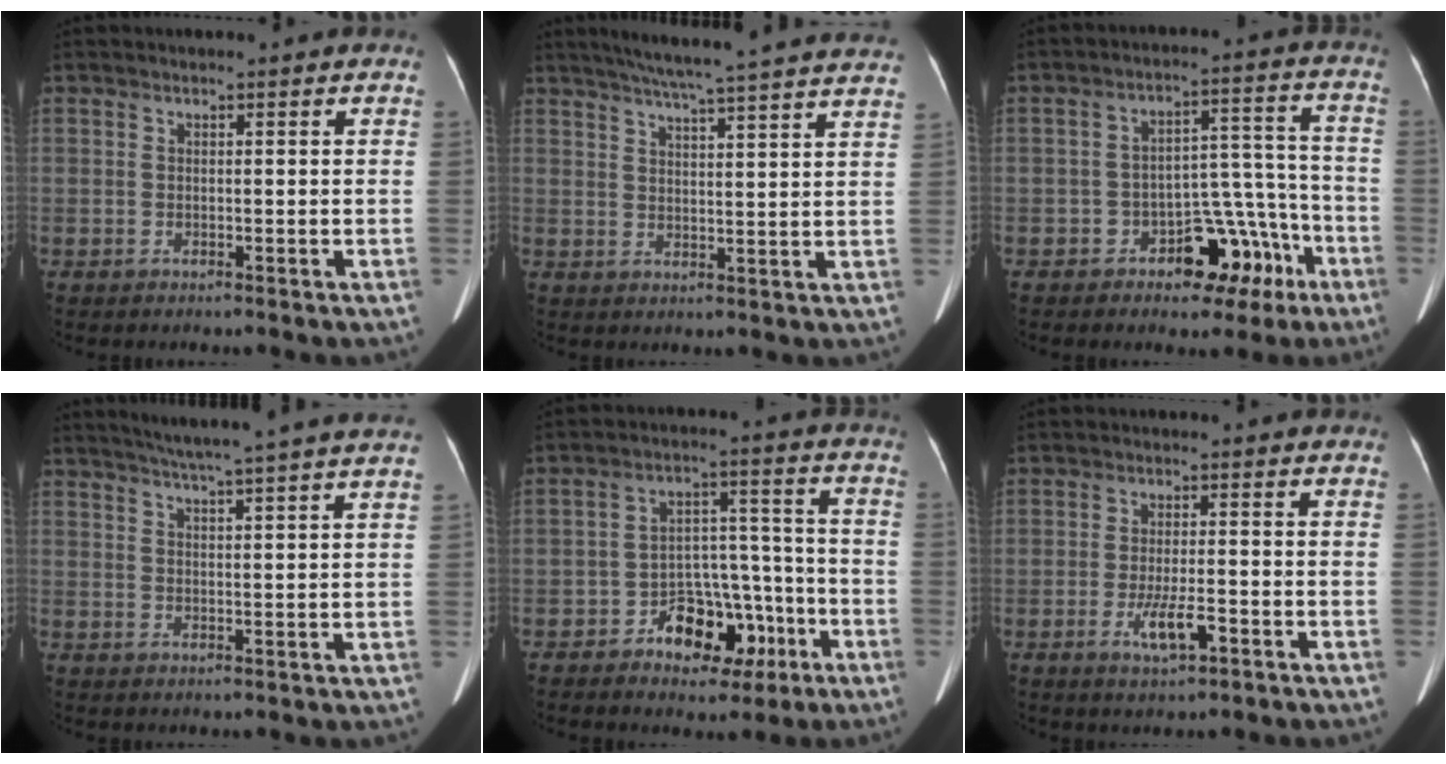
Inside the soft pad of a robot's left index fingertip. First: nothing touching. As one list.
[{"total": 21.5, "force": [19.2, -0.4, 9.8], "torque": [-0.154, -0.005, 0.241]}, {"total": 10.3, "force": [-5.8, 5.5, 6.5], "torque": [-0.076, 0.040, -0.074]}, {"total": 14.1, "force": [12.3, -1.2, 6.8], "torque": [-0.111, 0.001, 0.153]}, {"total": 10.1, "force": [-5.1, 6.1, 6.2], "torque": [-0.092, 0.035, -0.070]}, {"total": 4.8, "force": [-2.2, 1.1, 4.2], "torque": [-0.083, -0.005, -0.034]}]